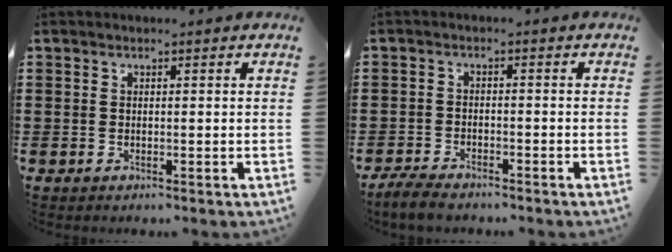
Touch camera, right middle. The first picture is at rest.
{"total": 3.1, "force": [-2.9, 0.7, 1.0], "torque": [-0.033, 0.000, -0.064]}